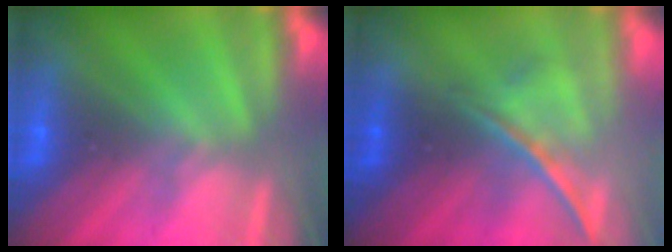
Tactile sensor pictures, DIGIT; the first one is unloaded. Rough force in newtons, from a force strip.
{"total": 1.7}